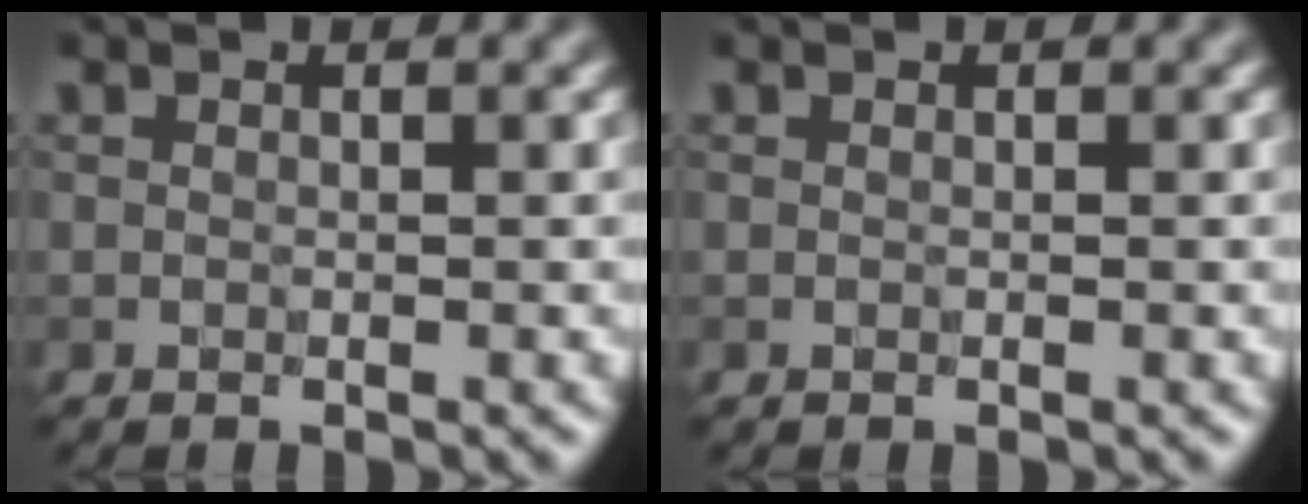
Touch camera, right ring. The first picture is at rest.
{"total": 0.0}